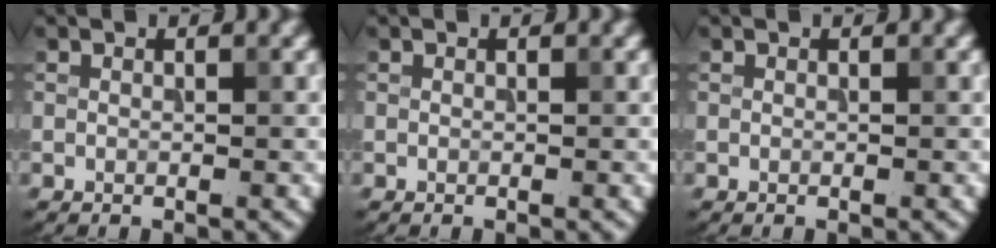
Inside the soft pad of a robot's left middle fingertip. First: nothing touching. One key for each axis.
{"total": 0.0}
{"total": 0.0}